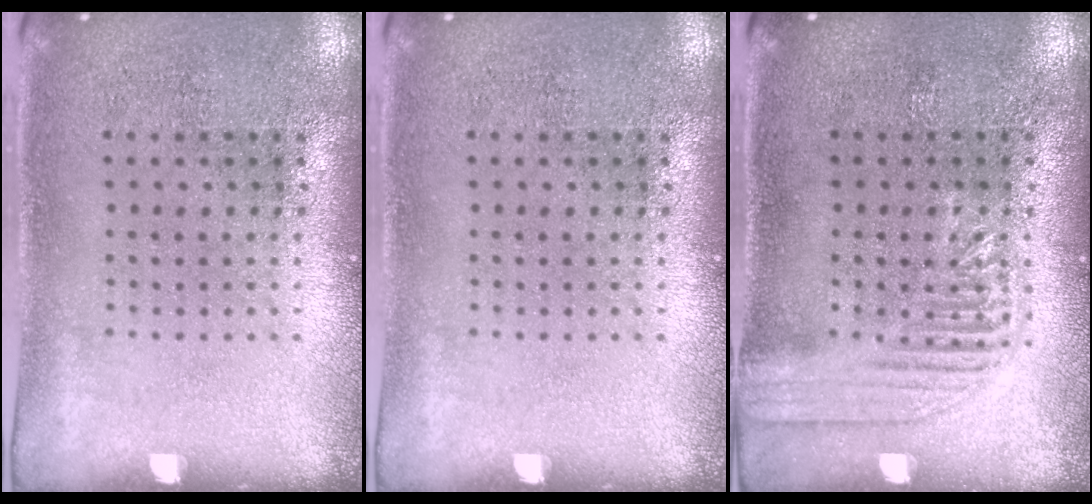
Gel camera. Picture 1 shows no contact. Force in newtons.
{"total": 0.0}
{"total": 2.1, "press": 2.1, "slide": 0.3}